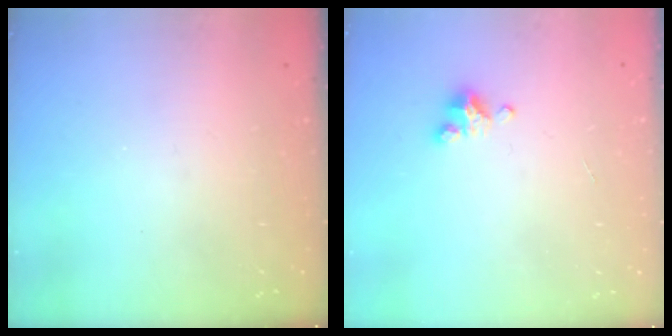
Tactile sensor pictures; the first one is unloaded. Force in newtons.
{"total": 3.3, "press": 3.3, "slide": 0.3}